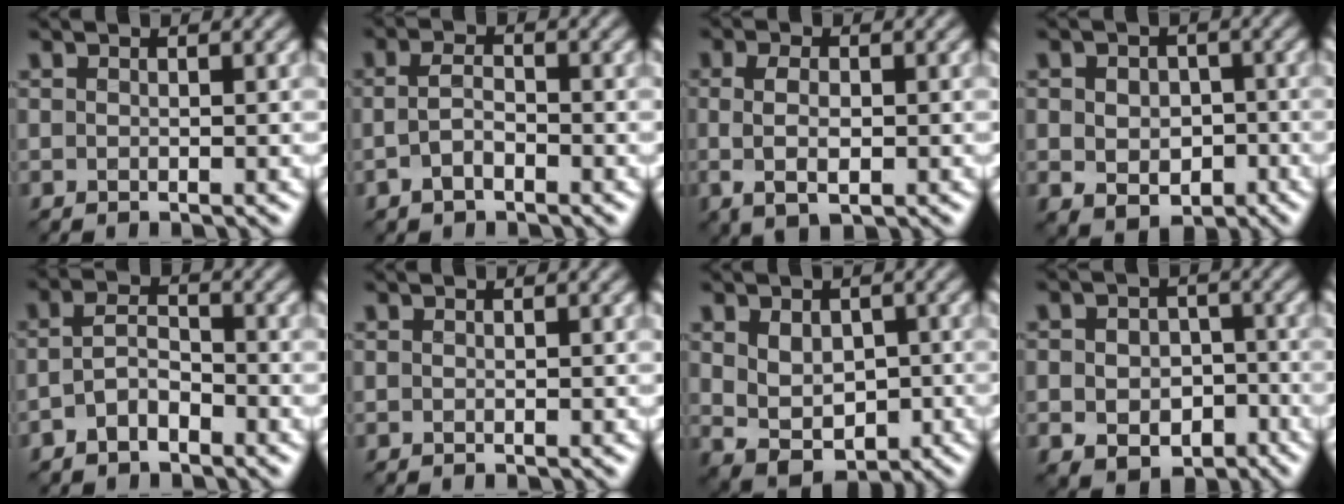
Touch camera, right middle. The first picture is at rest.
{"total": 1.9, "force": [-0.9, 0.7, 1.4], "torque": [-0.034, 0.005, -0.020]}
{"total": 2.9, "force": [-0.2, 1.4, 2.5], "torque": [-0.059, -0.001, 0.004]}
{"total": 5.3, "force": [-1.2, 4.2, 2.9], "torque": [-0.028, -0.013, -0.018]}
{"total": 2.7, "force": [-1.5, 1.2, 1.8], "torque": [-0.038, 0.009, -0.031]}
{"total": 0.0}
{"total": 3.8, "force": [-0.2, 2.8, 2.6], "torque": [-0.047, -0.004, 0.004]}
{"total": 6.6, "force": [-2.6, 5.0, 3.4], "torque": [-0.032, -0.023, -0.039]}